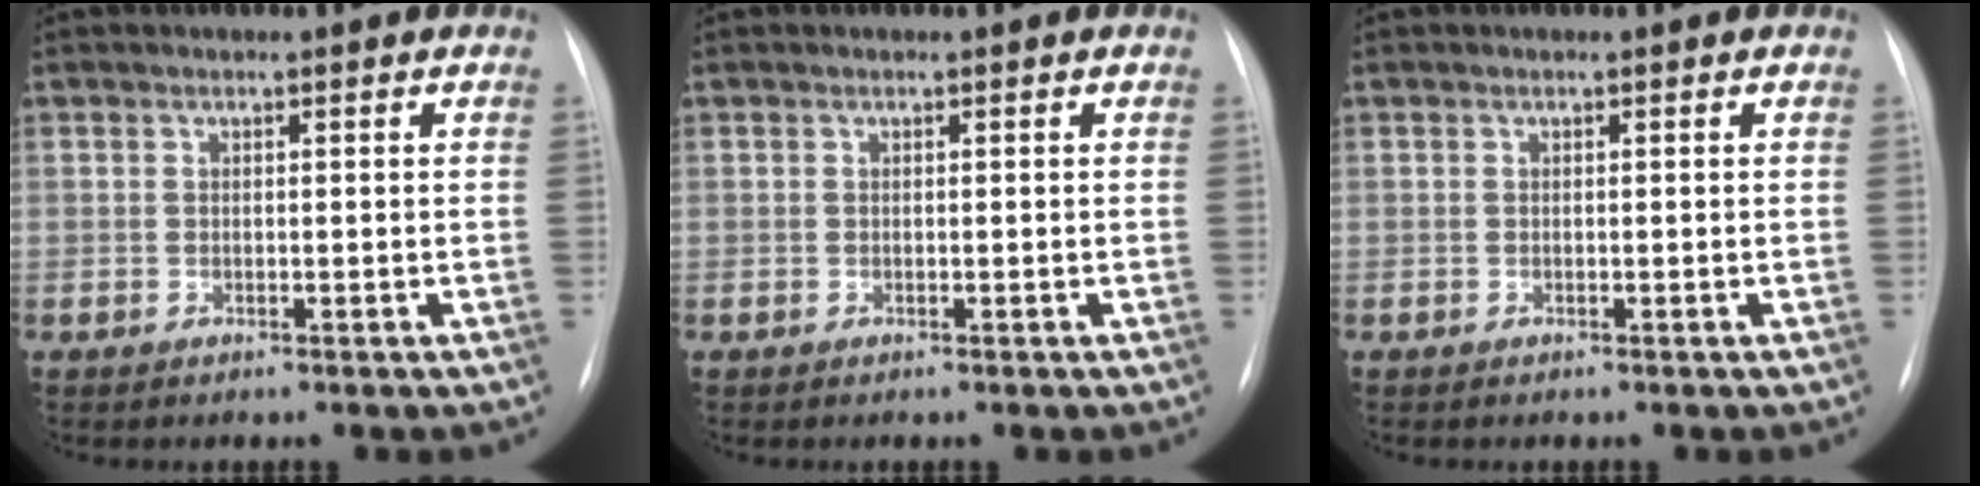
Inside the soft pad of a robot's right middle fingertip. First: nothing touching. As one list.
[{"total": 0.0}, {"total": 0.0}]